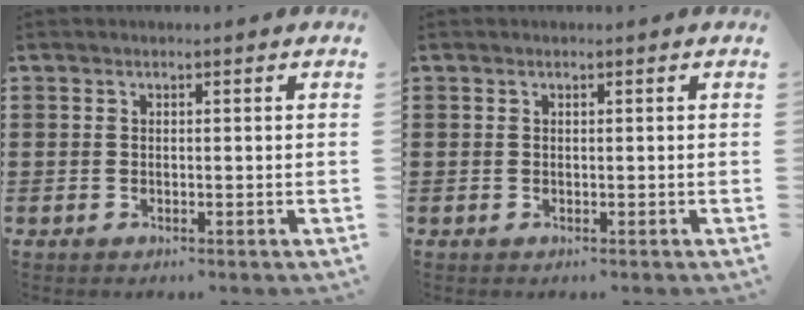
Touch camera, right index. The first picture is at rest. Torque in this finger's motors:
{"motor_torque": [-0.19, 0.06, 0.00, -0.01]}